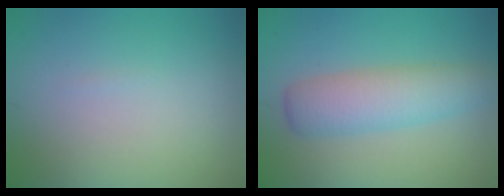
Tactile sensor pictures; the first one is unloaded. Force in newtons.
{"total": 4.5, "press": 4.5, "slide": 0.1}